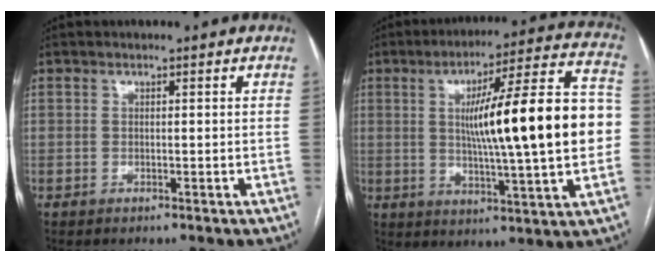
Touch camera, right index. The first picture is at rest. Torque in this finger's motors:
{"motor_torque": [1.57, -0.57, 0.95, 0.21]}